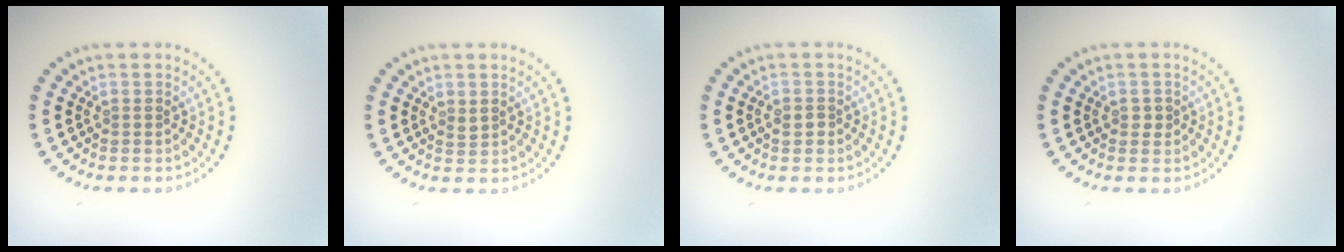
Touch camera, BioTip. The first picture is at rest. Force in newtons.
{"total": 0.6, "press": 0.6, "slide": 0.2}
{"total": 1.3, "press": 1.2, "slide": 0.6}
{"total": 0.9, "press": 0.9, "slide": 0.2}